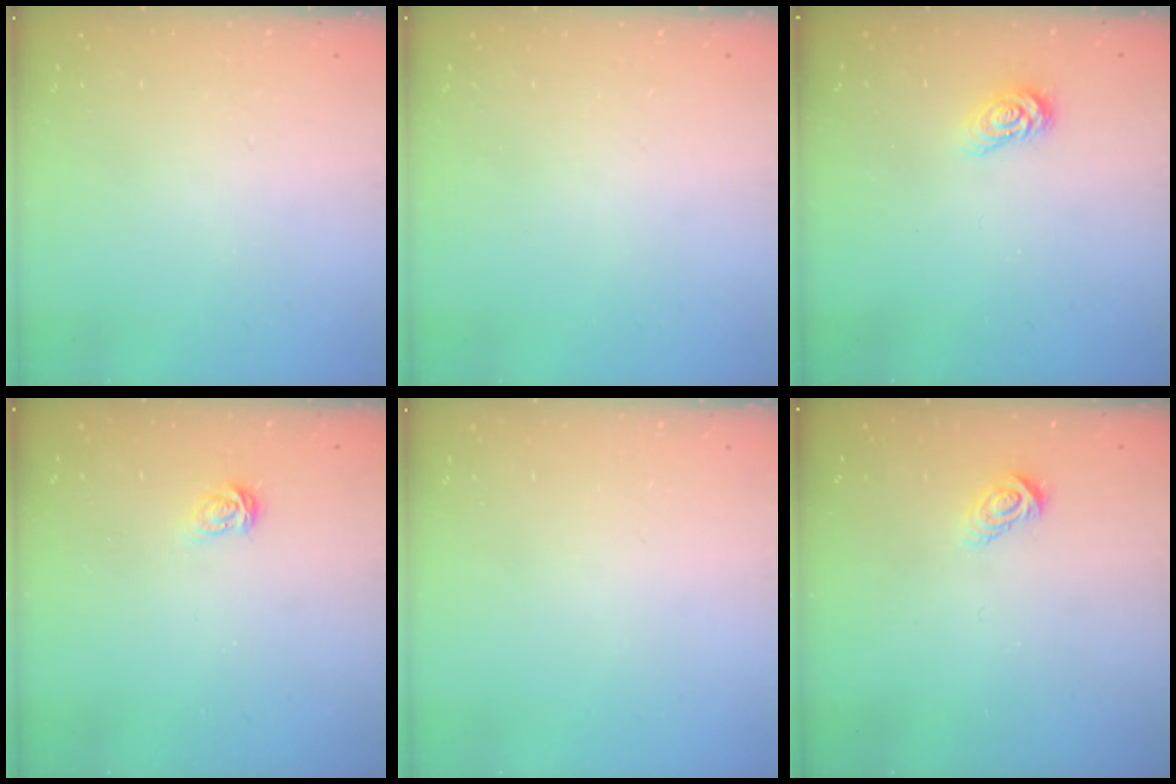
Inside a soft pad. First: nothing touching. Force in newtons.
{"total": 0.0}
{"total": 3.9, "press": 3.9, "slide": 0.4}
{"total": 3.7, "press": 3.7, "slide": 0.5}
{"total": 0.0}
{"total": 5.4, "press": 5.4, "slide": 0.3}